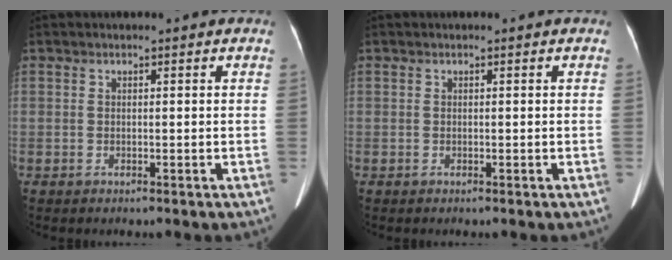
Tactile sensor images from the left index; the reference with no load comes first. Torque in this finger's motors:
{"motor_torque": [0.05, -0.01, 0.01, 0.01]}